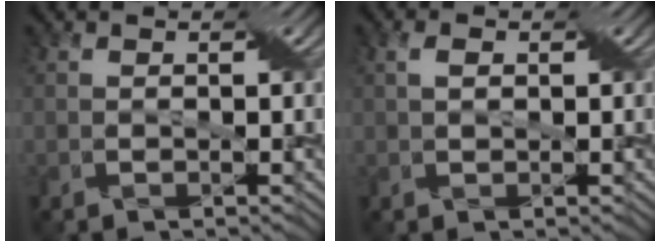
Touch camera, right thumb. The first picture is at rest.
{"total": 1.7, "force": [0.5, 1.0, 1.3], "torque": [-0.029, 0.004, 0.008]}